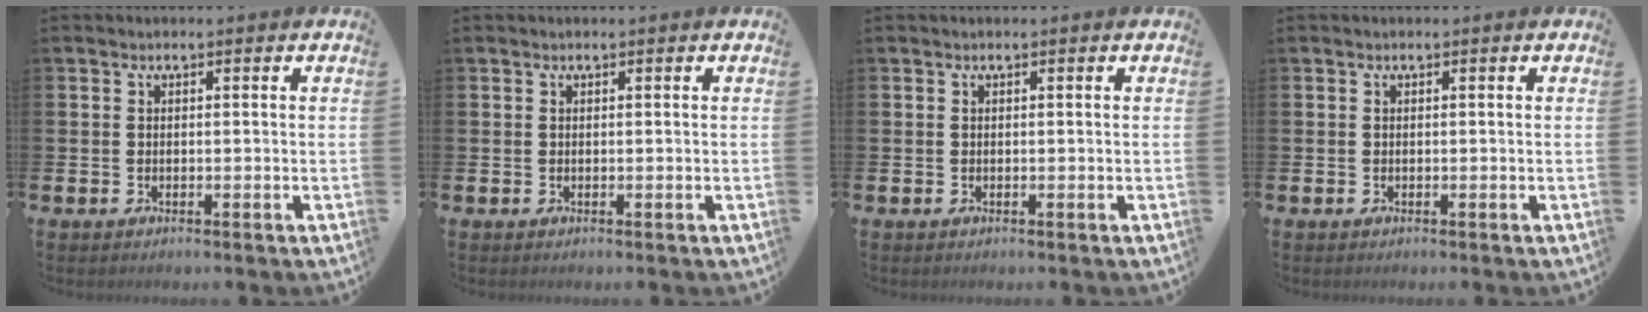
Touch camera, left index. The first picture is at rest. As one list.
[{"total": 0.0}, {"total": 0.0}, {"total": 0.0}]